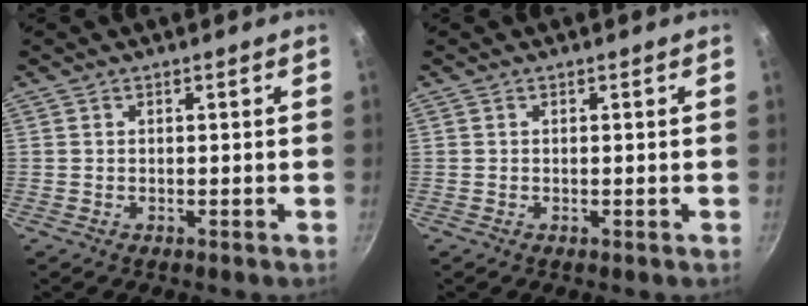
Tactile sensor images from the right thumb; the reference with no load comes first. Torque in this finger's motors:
{"motor_torque": [-0.50, 0.43, -0.30, -0.16, -0.05]}